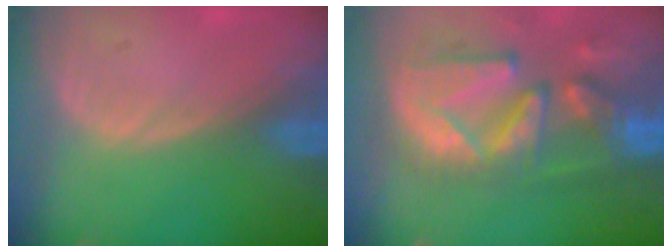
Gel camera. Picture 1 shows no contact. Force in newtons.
{"total": 13.1, "press": 11.3, "slide": 6.6}